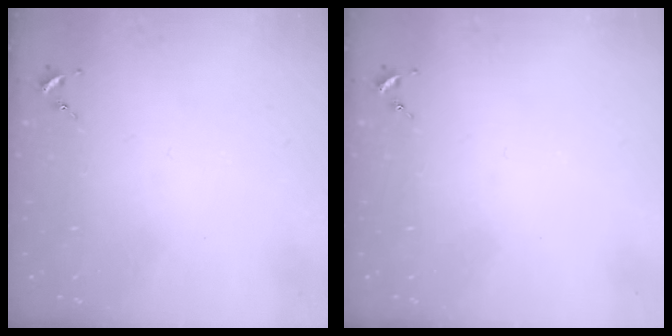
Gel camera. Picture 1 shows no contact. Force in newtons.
{"total": 0.0}